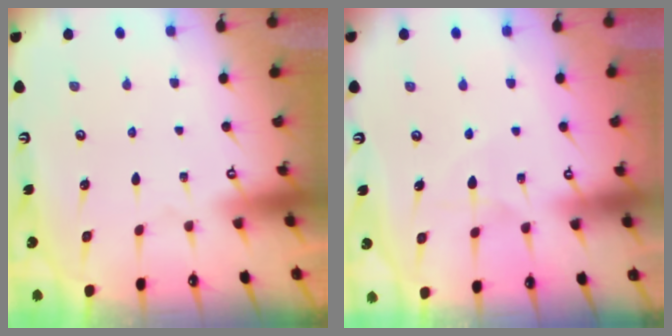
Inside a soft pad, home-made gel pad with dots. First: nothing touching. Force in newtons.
{"total": 6.1, "press": 6.1, "slide": 0.3}